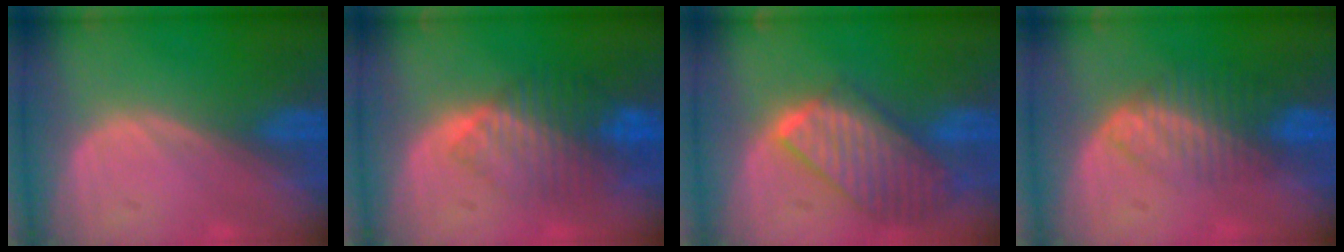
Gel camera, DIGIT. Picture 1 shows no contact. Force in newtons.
{"total": 8.2, "press": 7.3, "slide": 3.8}
{"total": 9.7, "press": 8.4, "slide": 4.9}
{"total": 6.6, "press": 5.6, "slide": 3.5}